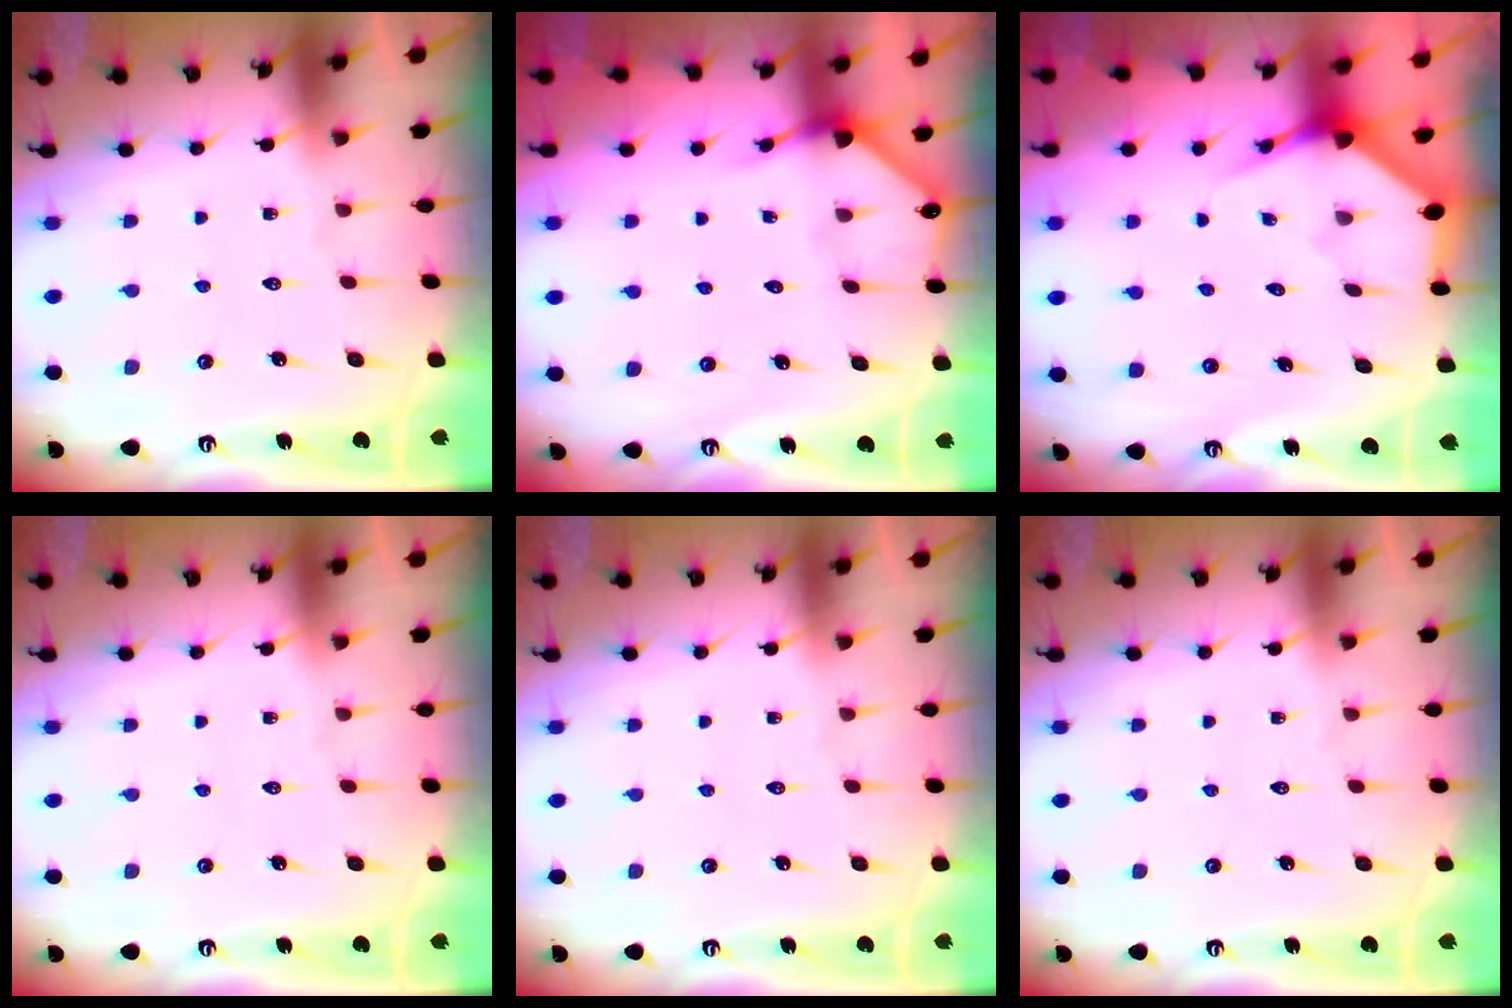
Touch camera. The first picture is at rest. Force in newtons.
{"total": 3.4, "press": 3.4, "slide": 0.2}
{"total": 3.4, "press": 3.4, "slide": 0.1}
{"total": 0.0}
{"total": 0.0}
{"total": 0.0}